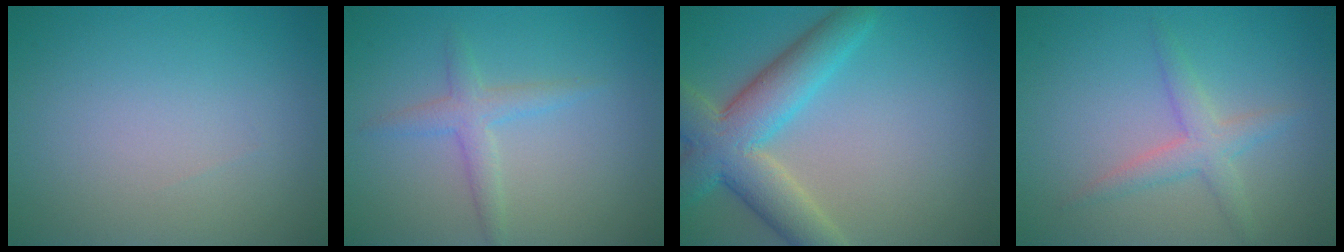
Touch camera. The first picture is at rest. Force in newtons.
{"total": 2.2, "press": 2.2, "slide": 0.1}
{"total": 7.3, "press": 7.3, "slide": 0.5}
{"total": 2.5, "press": 2.5, "slide": 0.1}